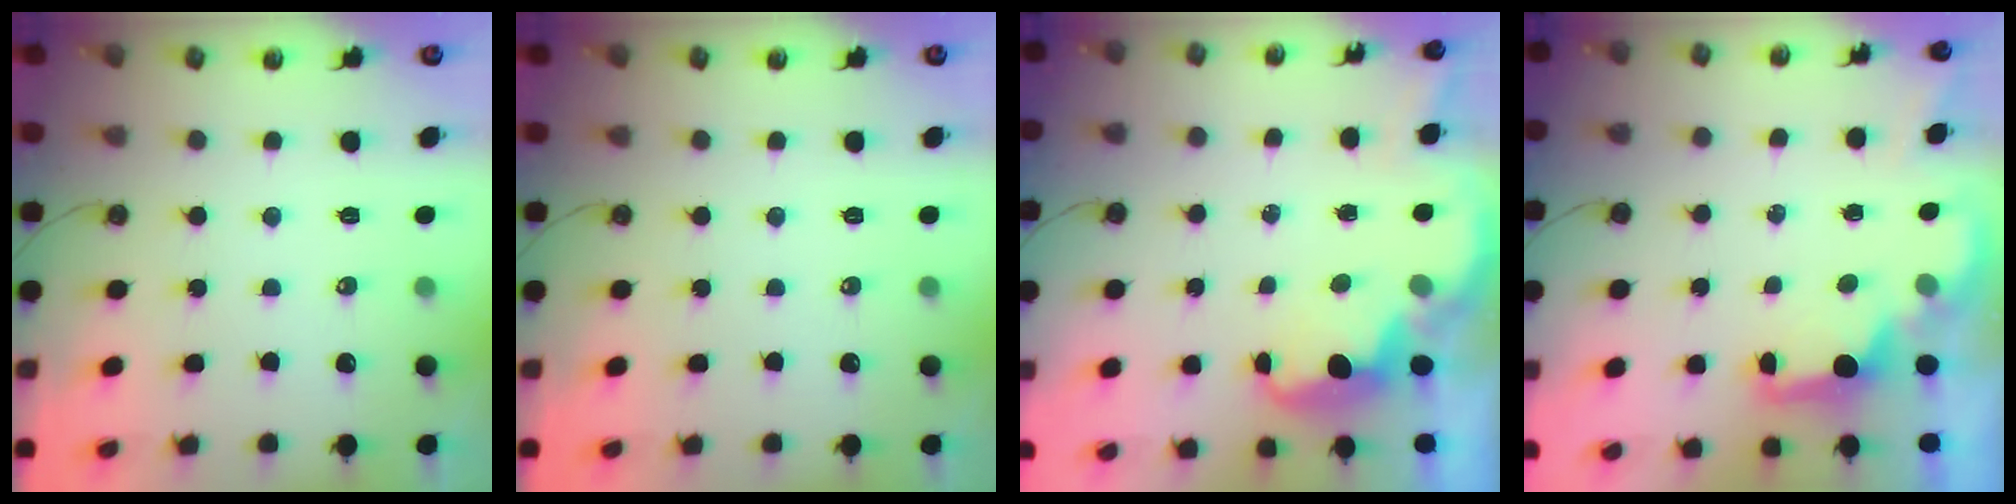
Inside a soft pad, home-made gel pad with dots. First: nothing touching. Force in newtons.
{"total": 0.0}
{"total": 3.1, "press": 3.1, "slide": 0.6}
{"total": 1.7, "press": 1.5, "slide": 0.7}